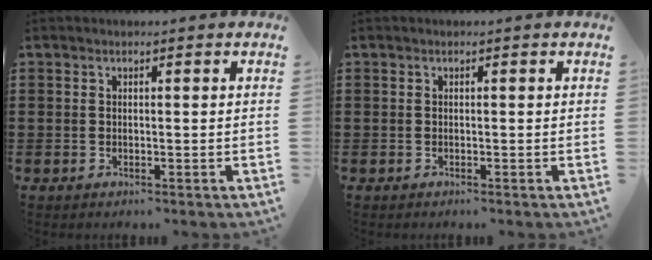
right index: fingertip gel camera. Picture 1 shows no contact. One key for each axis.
{"total": 0.0}